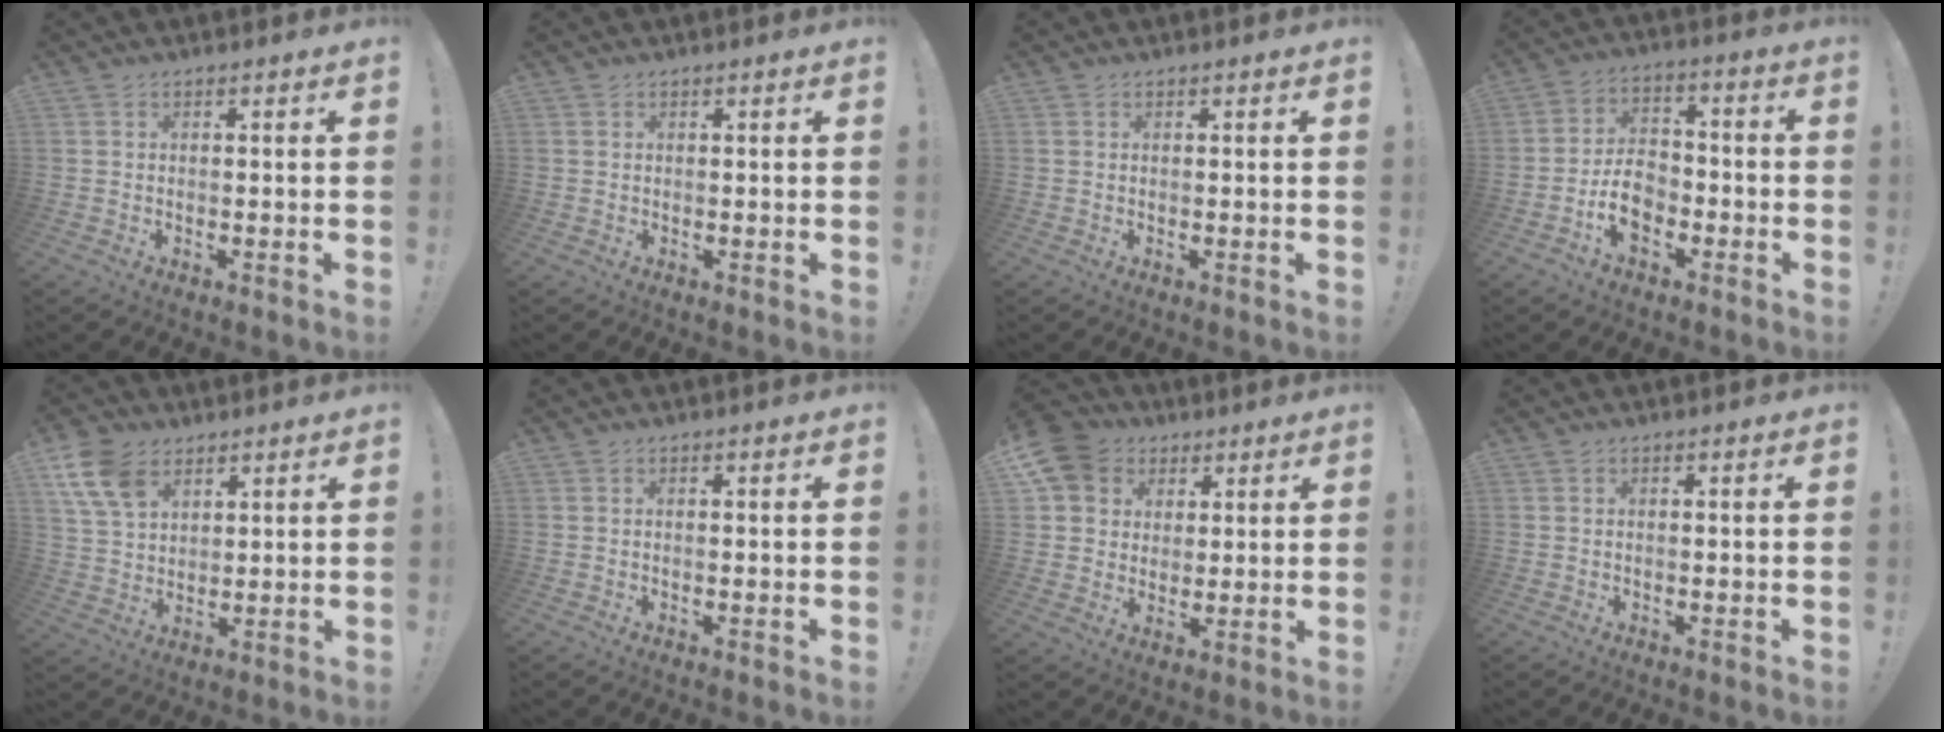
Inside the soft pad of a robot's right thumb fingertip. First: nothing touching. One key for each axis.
{"total": 0.7, "fx": 0.1, "fy": 0.7, "fz": -0.1, "tx": 0.010, "ty": -0.002, "tz": 0.000}
{"total": 0.0}
{"total": 9.4, "fx": -4.4, "fy": 6.2, "fz": 5.5, "tx": -0.101, "ty": 0.021, "tz": -0.079}
{"total": 11.4, "fx": 6.2, "fy": 7.5, "fz": 5.9, "tx": -0.114, "ty": -0.020, "tz": 0.122}
{"total": 0.0}
{"total": 10.8, "fx": 4.5, "fy": 9.2, "fz": 3.5, "tx": -0.049, "ty": -0.025, "tz": 0.093}
{"total": 0.0}